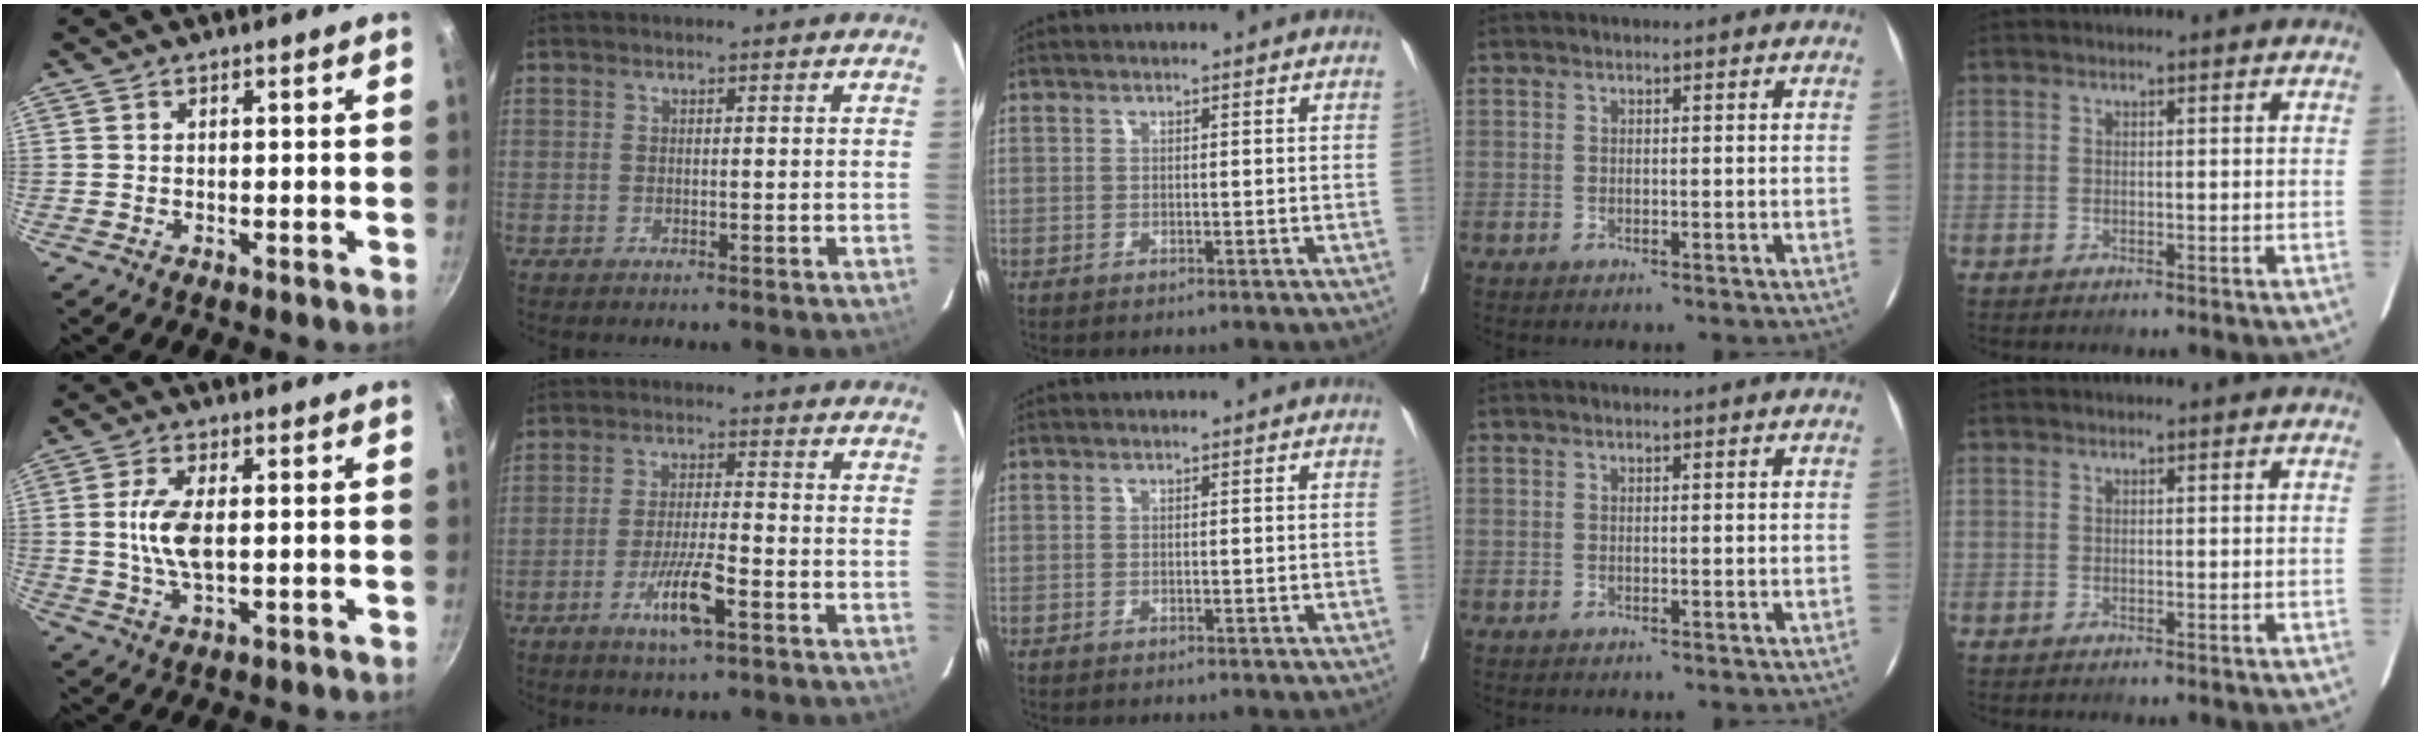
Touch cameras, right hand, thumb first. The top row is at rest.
{"thumb": {"total": 7.5, "force": [0.4, 3.2, 6.8], "torque": [-0.148, -0.006, 0.008]}, "index": {"total": 7.5, "force": [-3.7, 0.6, 6.5], "torque": [-0.125, -0.011, -0.063]}}